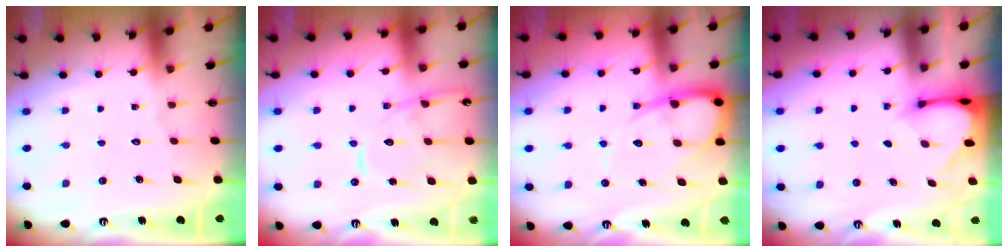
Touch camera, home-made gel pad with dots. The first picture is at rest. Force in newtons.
{"total": 14.1, "press": 14.0, "slide": 1.4}
{"total": 10.4, "press": 10.4, "slide": 1.1}
{"total": 3.0, "press": 3.0, "slide": 0.3}